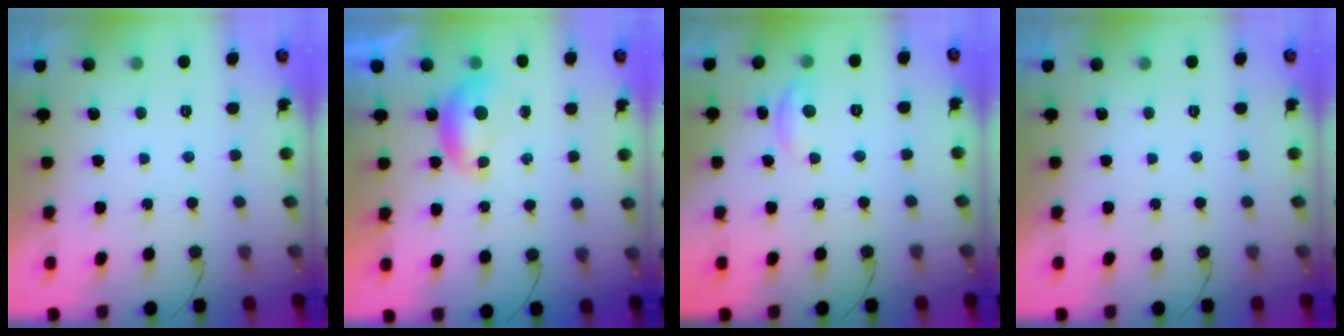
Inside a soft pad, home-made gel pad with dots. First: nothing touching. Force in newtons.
{"total": 6.2, "press": 6.2, "slide": 0.7}
{"total": 4.0, "press": 4.0, "slide": 0.2}
{"total": 0.0}